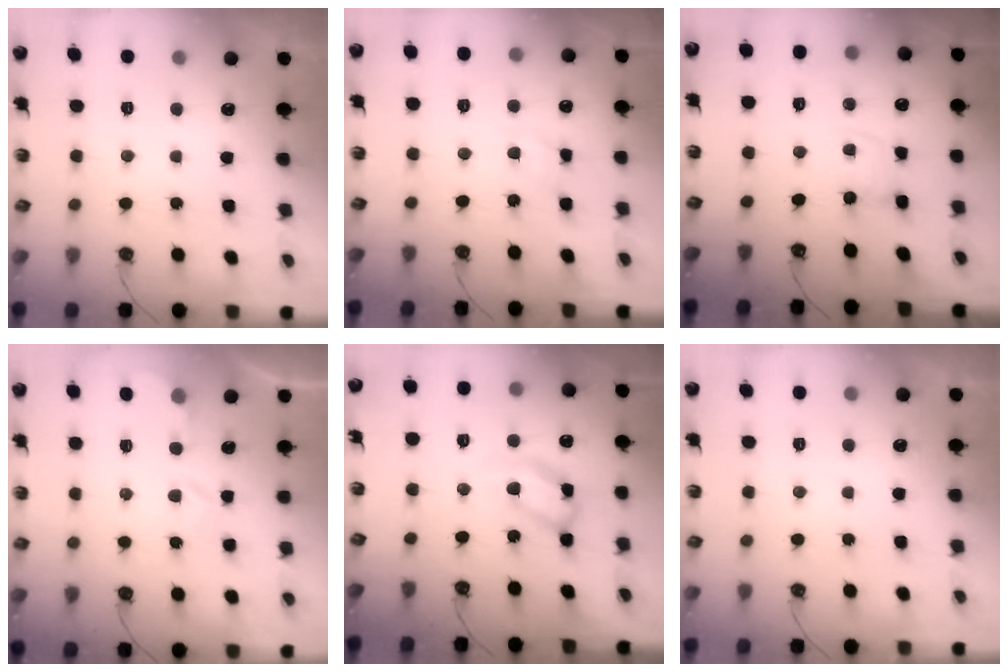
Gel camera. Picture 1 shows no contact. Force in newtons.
{"total": 7.5, "press": 7.5, "slide": 0.7}
{"total": 1.8, "press": 1.8, "slide": 0.1}
{"total": 3.4, "press": 3.4, "slide": 0.5}
{"total": 12.7, "press": 12.6, "slide": 0.9}
{"total": 0.0}